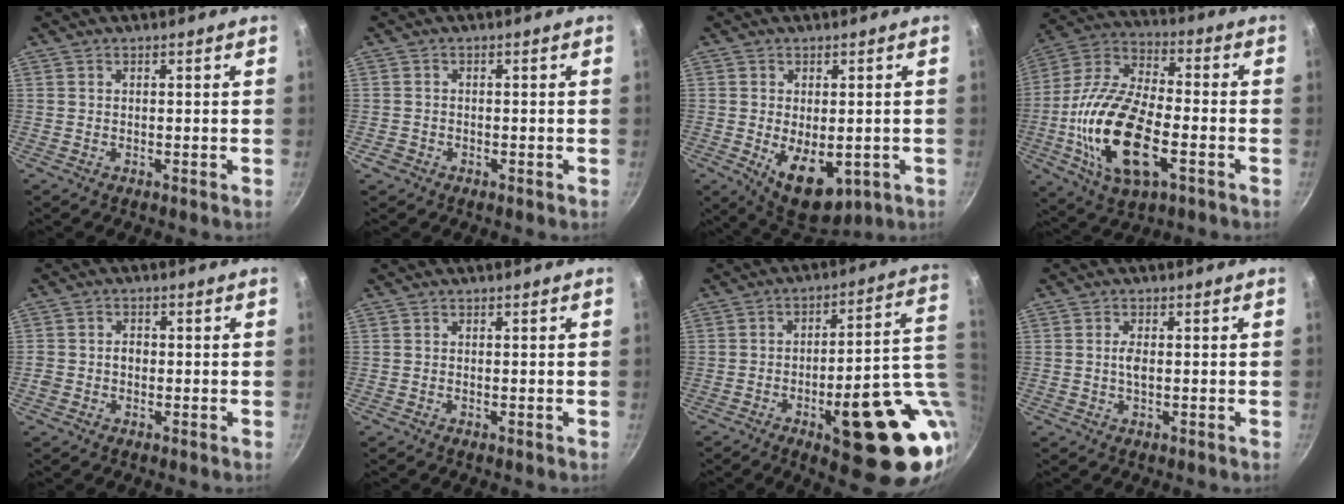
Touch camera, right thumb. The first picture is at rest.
{"total": 1.5, "force": [-0.8, 1.2, 0.3], "torque": [-0.002, 0.005, -0.017]}
{"total": 11.2, "force": [-3.0, 6.3, 8.8], "torque": [-0.121, -0.011, -0.025]}
{"total": 22.3, "force": [-5.8, 10.7, 18.7], "torque": [-0.372, 0.019, -0.101]}
{"total": 2.8, "force": [-0.4, 2.3, 1.7], "torque": [-0.023, 0.013, -0.008]}
{"total": 0.0}
{"total": 25.0, "force": [-7.0, 6.8, 23.0], "torque": [-0.243, 0.024, -0.083]}
{"total": 2.1, "force": [0.0, 1.0, 1.9], "torque": [-0.037, 0.002, -0.002]}